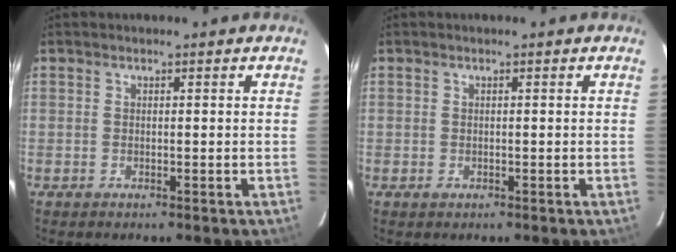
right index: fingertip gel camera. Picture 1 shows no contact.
{"total": 0.6, "force": [-0.3, 0.6, 0.1], "torque": [0.001, -0.002, -0.004]}